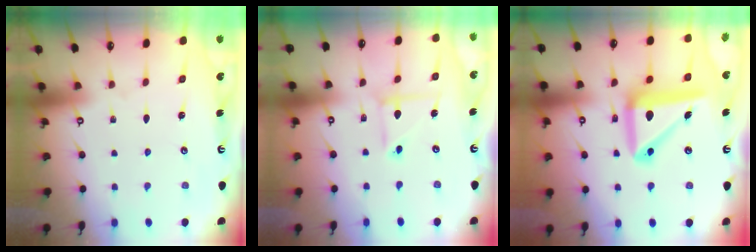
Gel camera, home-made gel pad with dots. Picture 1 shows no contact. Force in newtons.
{"total": 4.8, "press": 4.7, "slide": 0.5}
{"total": 15.1, "press": 14.8, "slide": 2.6}